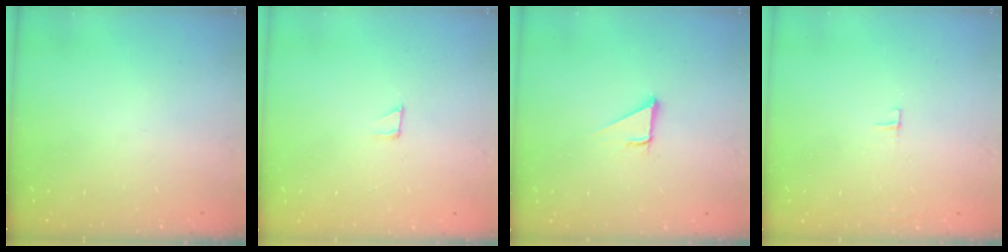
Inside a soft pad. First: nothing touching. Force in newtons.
{"total": 2.5, "press": 2.5, "slide": 0.1}
{"total": 2.8, "press": 2.8, "slide": 0.1}
{"total": 3.2, "press": 3.2, "slide": 0.3}